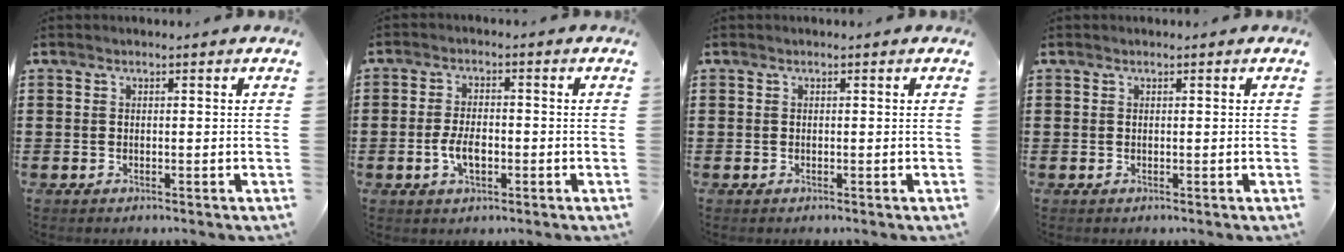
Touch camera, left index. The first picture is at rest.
{"total": 4.3, "force": [-1.1, 2.1, 3.6], "torque": [-0.078, 0.000, -0.024]}
{"total": 0.0}
{"total": 0.0}